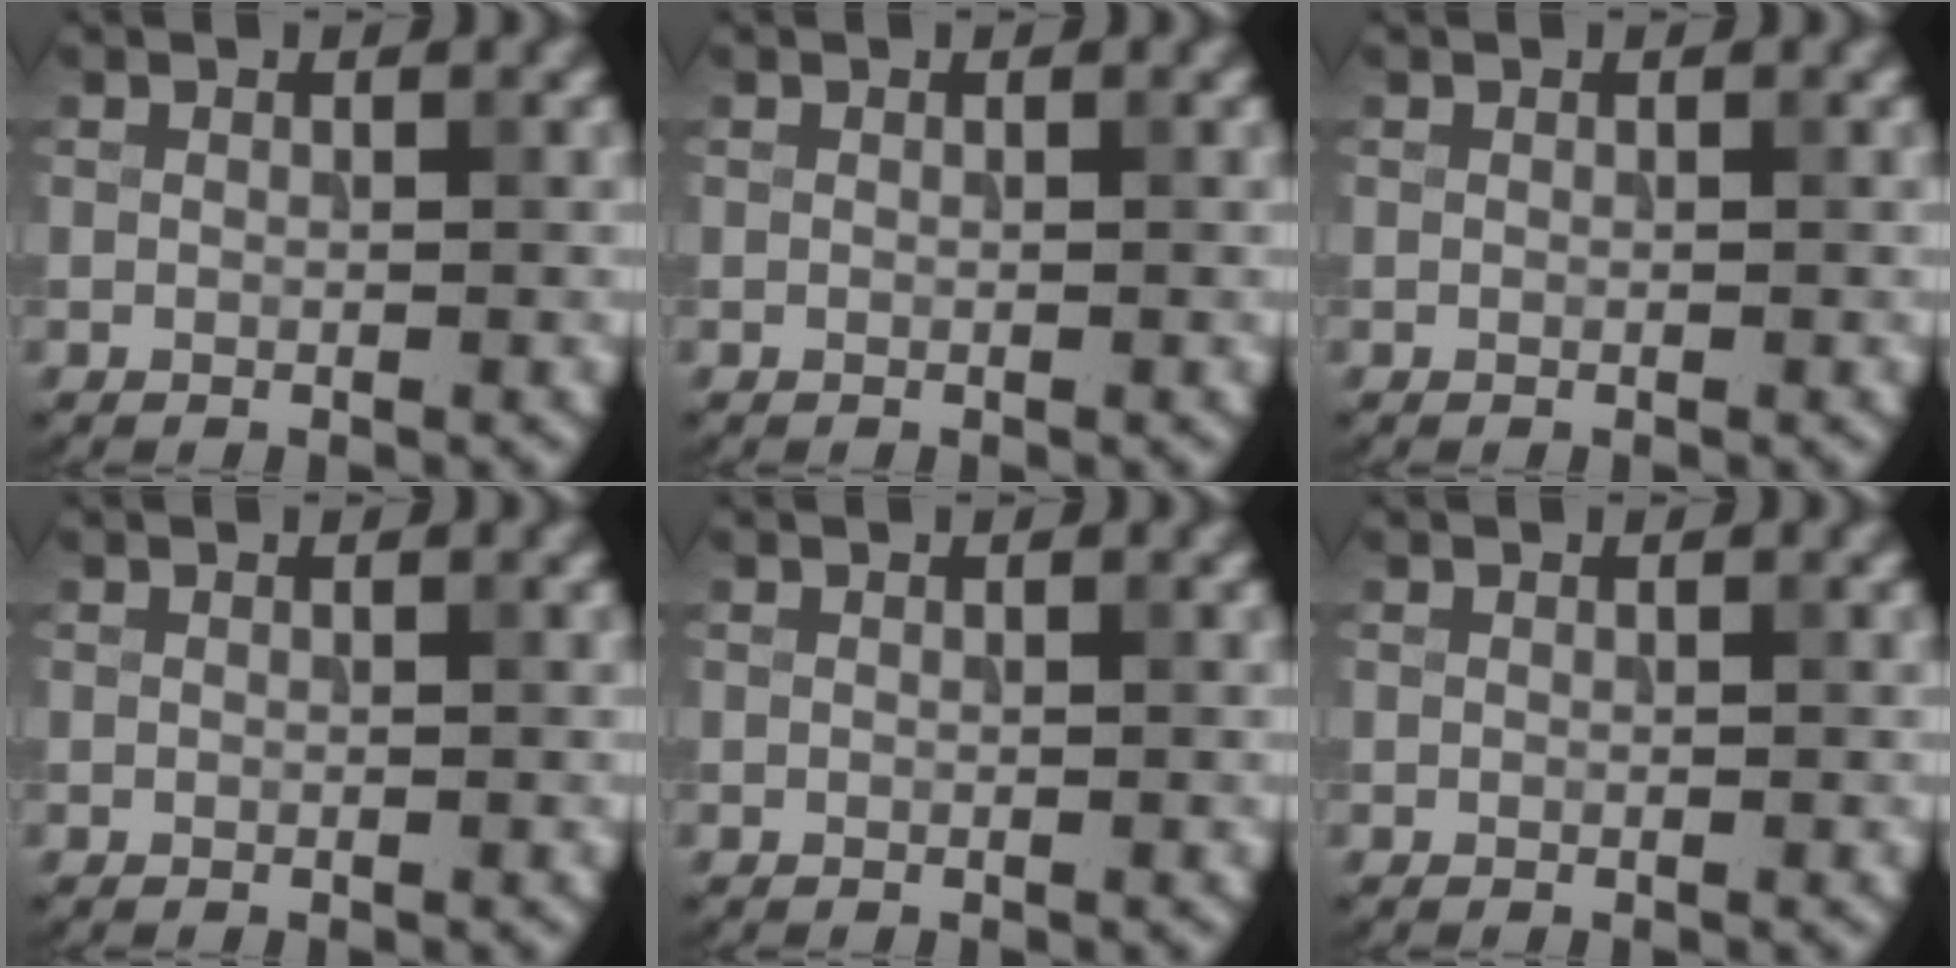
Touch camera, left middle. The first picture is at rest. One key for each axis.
{"total": 0.0}
{"total": 0.0}
{"total": 0.0}
{"total": 0.0}
{"total": 0.0}